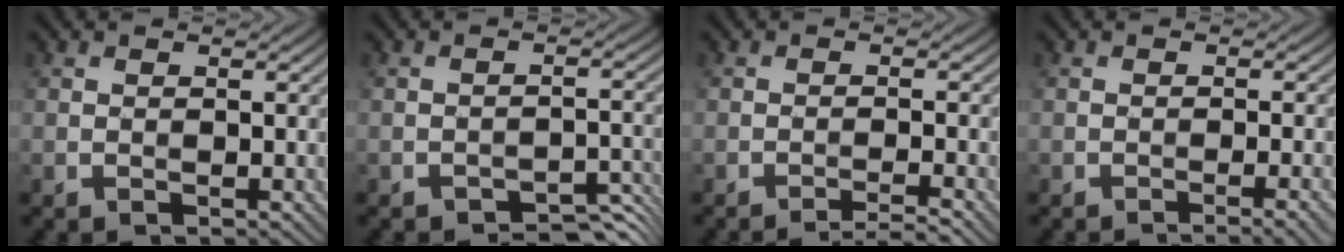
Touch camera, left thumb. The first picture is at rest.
{"total": 3.0, "force": [-2.9, 0.4, 0.7], "torque": [-0.005, 0.011, -0.043]}
{"total": 2.1, "force": [-1.9, -0.4, 0.9], "torque": [-0.008, 0.009, -0.046]}
{"total": 1.7, "force": [-1.1, -0.3, 1.2], "torque": [-0.017, 0.007, -0.025]}